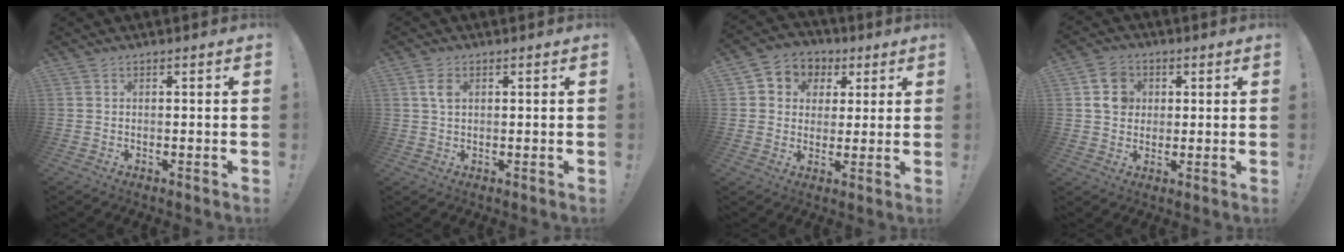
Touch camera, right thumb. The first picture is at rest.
{"total": 3.5, "force": [1.1, 2.1, 2.6], "torque": [-0.041, 0.000, 0.017]}
{"total": 6.6, "force": [0.9, 6.3, 1.8], "torque": [-0.028, -0.001, 0.023]}
{"total": 8.9, "force": [2.4, 7.7, 3.8], "torque": [-0.063, 0.008, 0.053]}